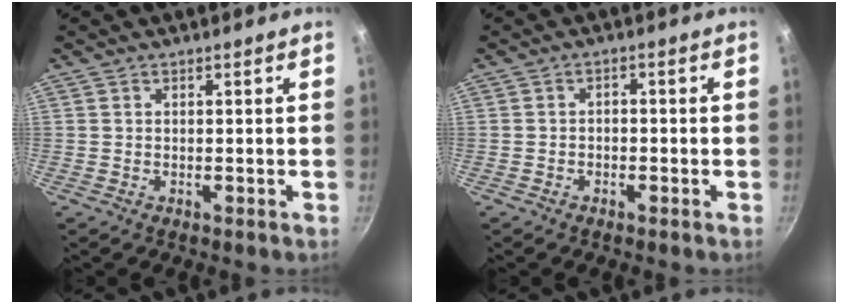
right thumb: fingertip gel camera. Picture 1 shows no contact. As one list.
[{"total": 1.6, "force": [-0.8, 1.2, 0.8], "torque": [-0.012, 0.011, -0.016]}]